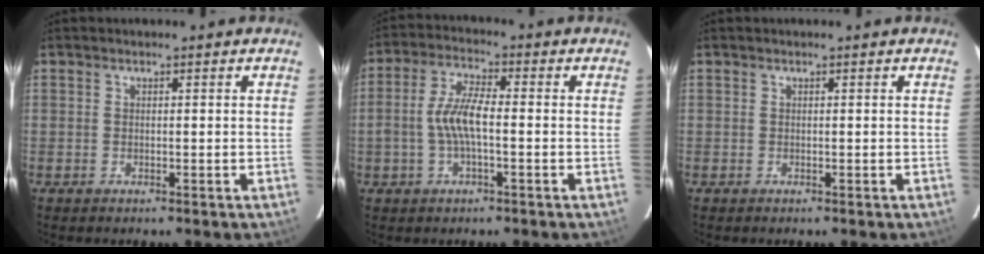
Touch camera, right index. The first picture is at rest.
{"total": 7.0, "force": [-1.2, 2.1, 6.5], "torque": [-0.136, 0.010, -0.023]}
{"total": 0.0}